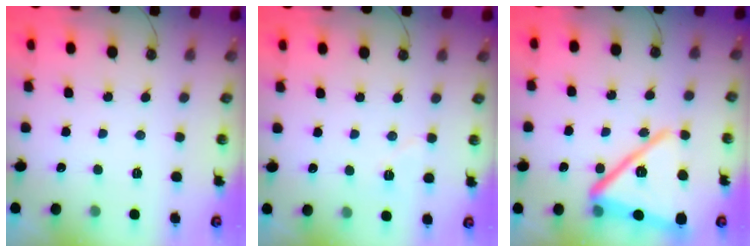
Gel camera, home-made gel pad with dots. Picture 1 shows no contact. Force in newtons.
{"total": 5.0, "press": 4.8, "slide": 1.6}
{"total": 19.1, "press": 17.5, "slide": 7.8}